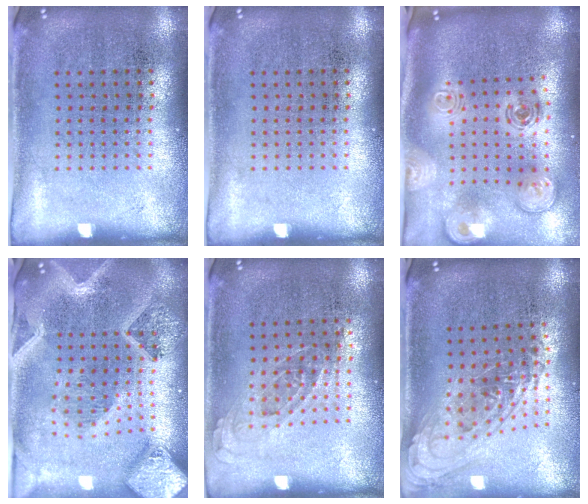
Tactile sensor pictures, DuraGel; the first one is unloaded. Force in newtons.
{"total": 0.0}
{"total": 2.9, "press": 2.0, "slide": 2.1}
{"total": 3.8, "press": 3.0, "slide": 2.3}
{"total": 0.6, "press": 0.6, "slide": 0.3}
{"total": 1.1, "press": 1.0, "slide": 0.4}